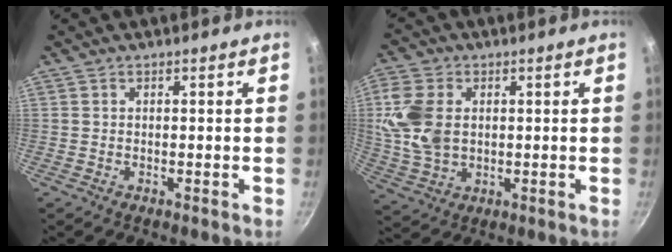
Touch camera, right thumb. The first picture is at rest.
{"total": 10.6, "force": [1.5, 7.4, 7.5], "torque": [-0.145, -0.004, 0.031]}